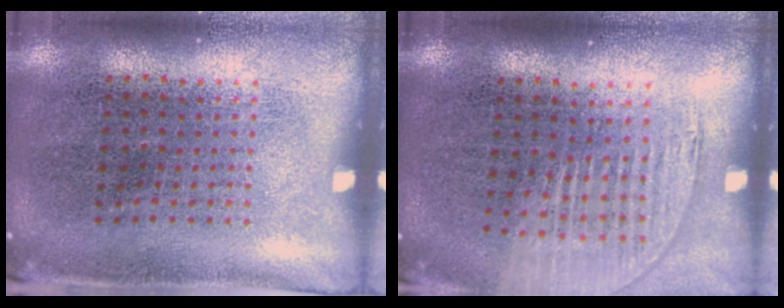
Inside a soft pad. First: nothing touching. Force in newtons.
{"total": 1.2, "press": 1.1, "slide": 0.5}